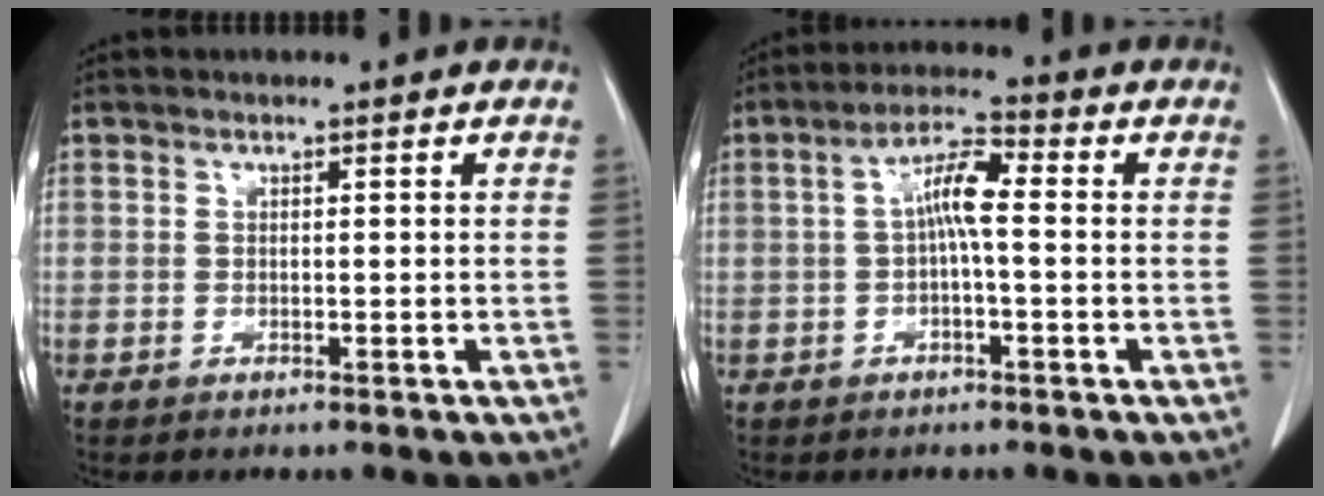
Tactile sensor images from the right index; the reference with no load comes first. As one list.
[{"total": 5.6, "force": [0.1, 1.0, 5.5], "torque": [-0.102, 0.019, -0.002]}]